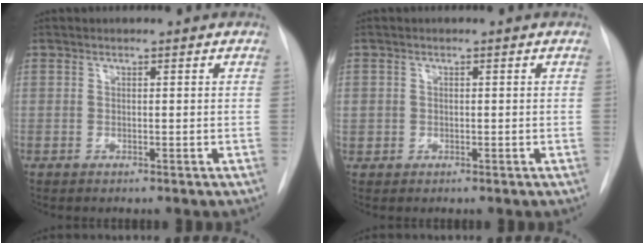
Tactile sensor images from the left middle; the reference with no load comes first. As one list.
[{"total": 1.4, "force": [0.0, 1.4, 0.3], "torque": [-0.004, 0.005, 0.001]}]